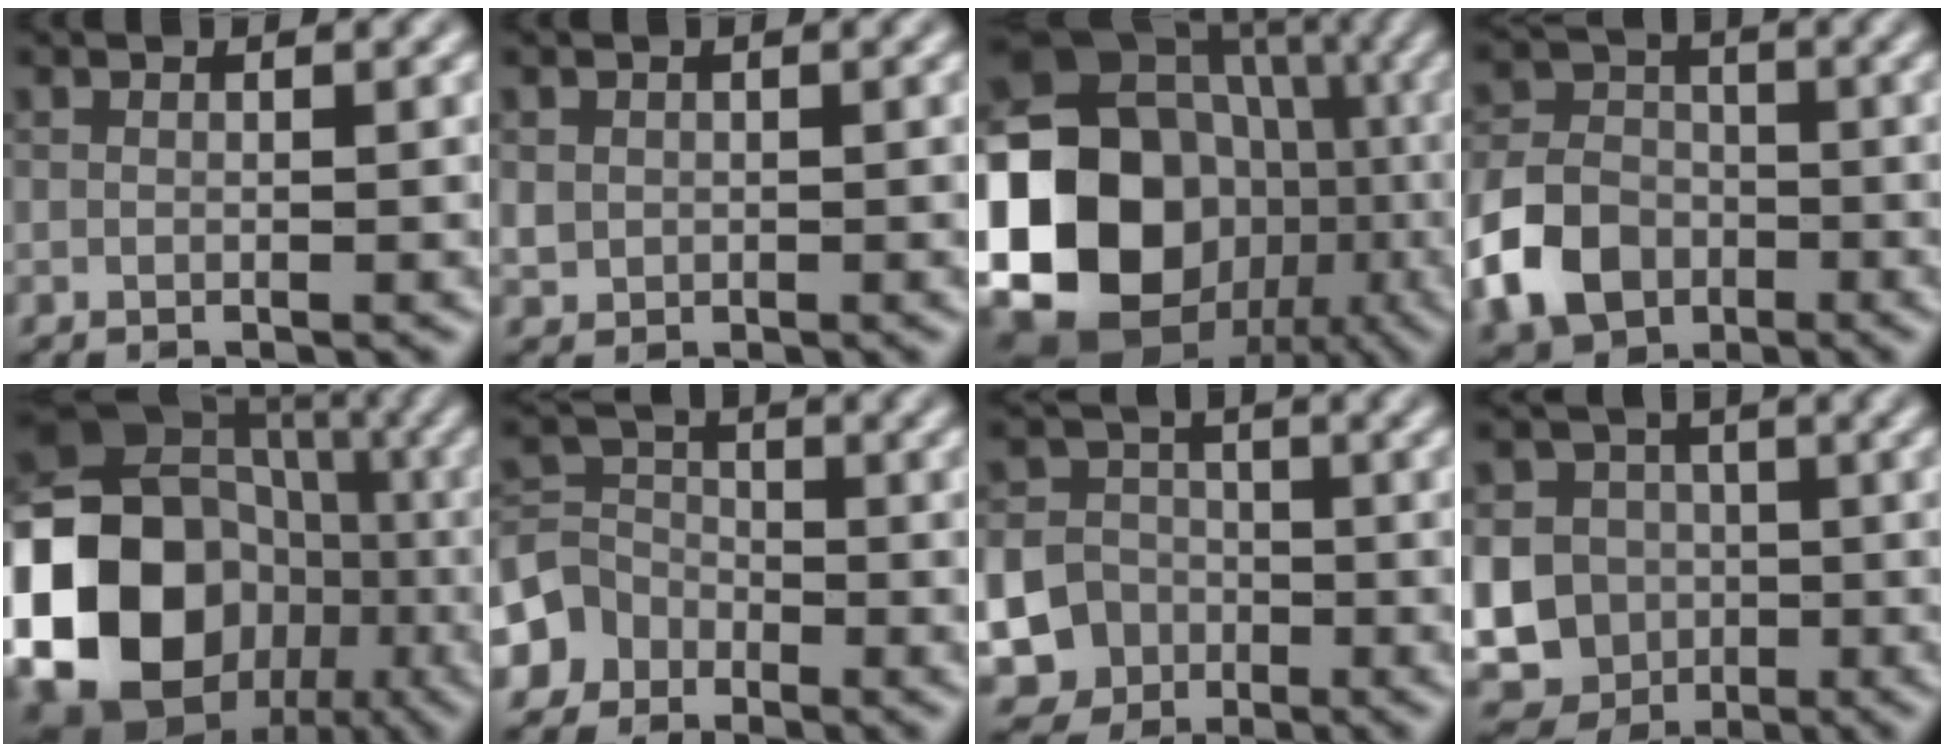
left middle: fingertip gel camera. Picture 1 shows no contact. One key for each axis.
{"total": 1.0, "fx": 0.1, "fy": 1.0, "fz": 0.3, "tx": -0.001, "ty": -0.004, "tz": 0.004}
{"total": 21.5, "fx": -4.1, "fy": 18.6, "fz": 9.9, "tx": -0.186, "ty": -0.017, "tz": -0.093}
{"total": 6.7, "fx": -2.6, "fy": 5.1, "fz": 3.4, "tx": -0.071, "ty": 0.000, "tz": -0.061}
{"total": 23.1, "fx": -6.6, "fy": 19.7, "fz": 10.2, "tx": -0.219, "ty": -0.039, "tz": -0.136}
{"total": 4.2, "fx": -2.4, "fy": 3.3, "fz": 0.6, "tx": 0.009, "ty": 0.013, "tz": -0.061}
{"total": 13.1, "fx": -5.2, "fy": 11.8, "fz": 2.2, "tx": -0.075, "ty": -0.030, "tz": -0.111}
{"total": 15.0, "fx": -2.6, "fy": 14.0, "fz": 4.7, "tx": -0.120, "ty": 0.000, "tz": -0.076}